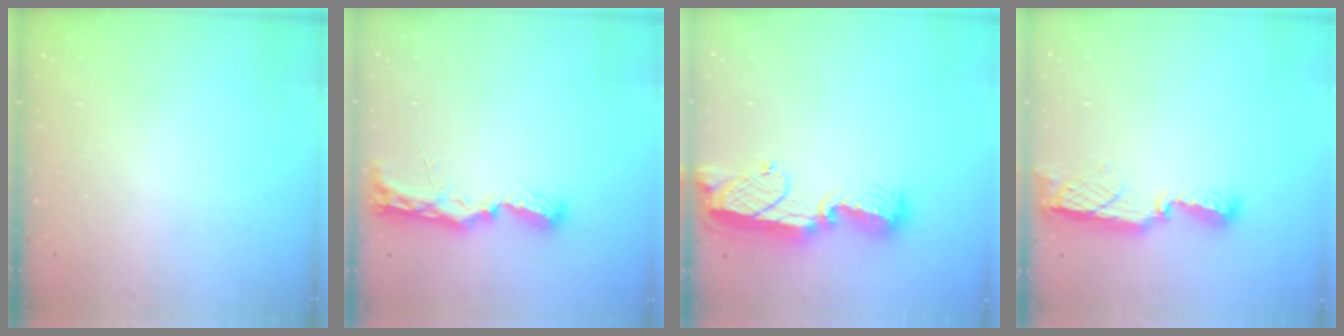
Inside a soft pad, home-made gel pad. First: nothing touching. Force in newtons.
{"total": 7.7, "press": 7.7, "slide": 0.5}
{"total": 12.4, "press": 12.4, "slide": 1.0}
{"total": 7.6, "press": 7.6, "slide": 0.2}